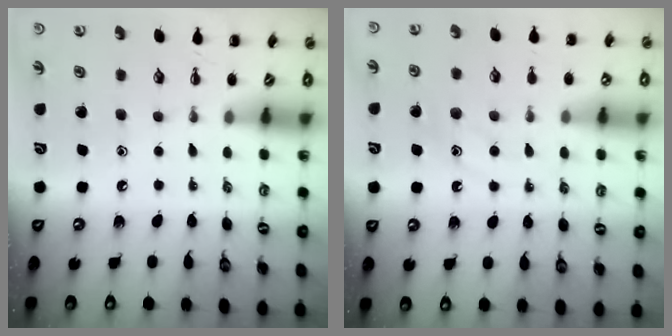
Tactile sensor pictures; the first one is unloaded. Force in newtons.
{"total": 11.9, "press": 11.9, "slide": 0.8}